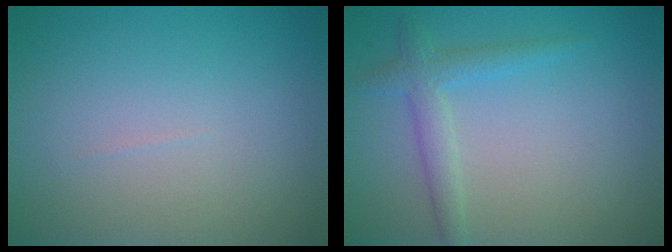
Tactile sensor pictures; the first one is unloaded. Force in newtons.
{"total": 2.3, "press": 2.3, "slide": 0.0}